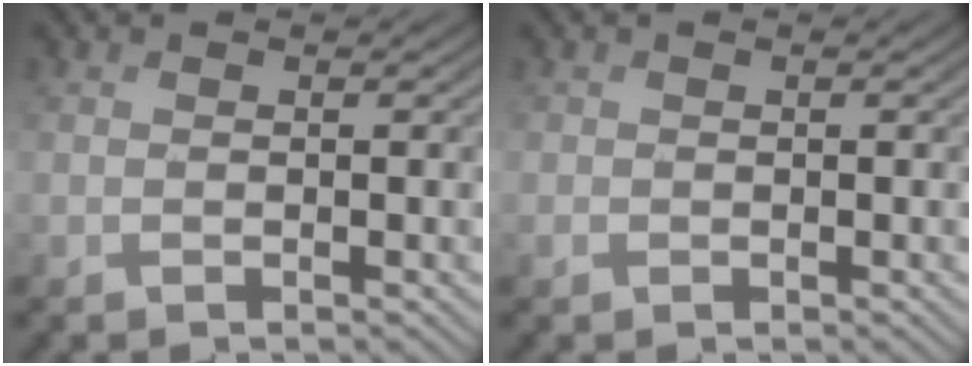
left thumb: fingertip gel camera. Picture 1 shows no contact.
{"total": 1.0, "force": [-0.2, 1.0, 0.1], "torque": [-0.002, -0.004, -0.008]}